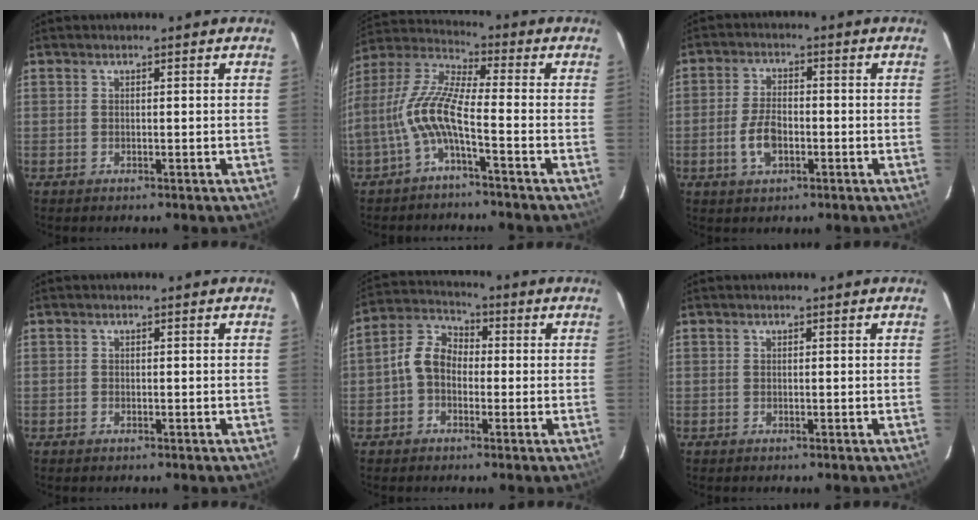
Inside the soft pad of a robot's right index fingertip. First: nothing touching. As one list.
[{"total": 10.1, "force": [-3.4, 1.4, 9.4], "torque": [-0.209, 0.011, -0.069]}, {"total": 6.3, "force": [-2.0, 3.4, 4.9], "torque": [-0.103, 0.002, -0.034]}, {"total": 0.6, "force": [-0.4, 0.4, 0.1], "torque": [-0.002, 0.001, -0.007]}, {"total": 7.0, "force": [-1.3, 5.4, 4.2], "torque": [-0.087, 0.025, -0.031]}, {"total": 0.0}]